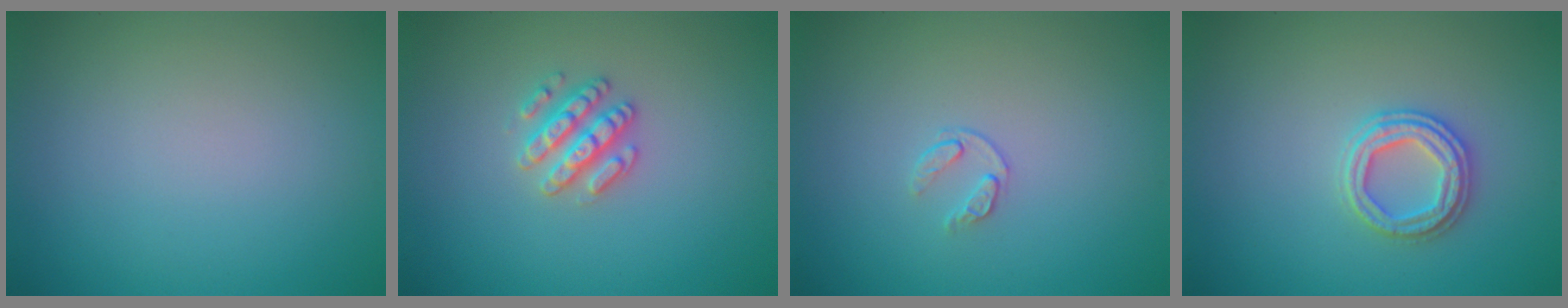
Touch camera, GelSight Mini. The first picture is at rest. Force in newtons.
{"total": 2.6, "press": 2.6, "slide": 0.3}
{"total": 0.9, "press": 0.5, "slide": 0.8}
{"total": 2.7, "press": 2.7, "slide": 0.3}